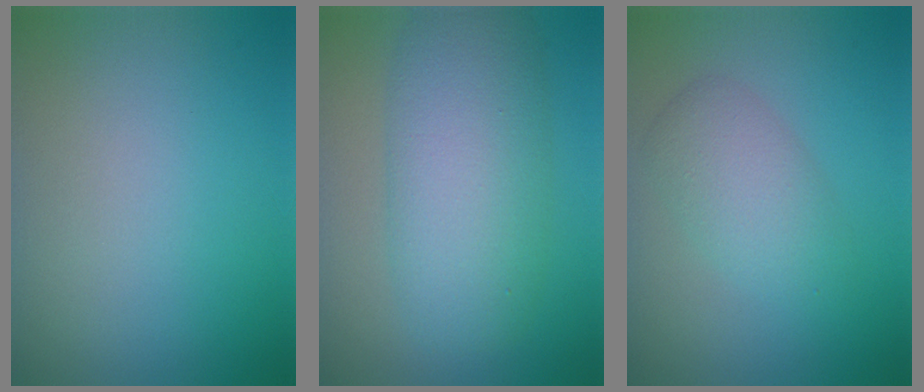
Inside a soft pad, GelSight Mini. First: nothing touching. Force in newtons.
{"total": 7.5, "press": 7.5, "slide": 0.1}
{"total": 3.2, "press": 3.2, "slide": 0.1}